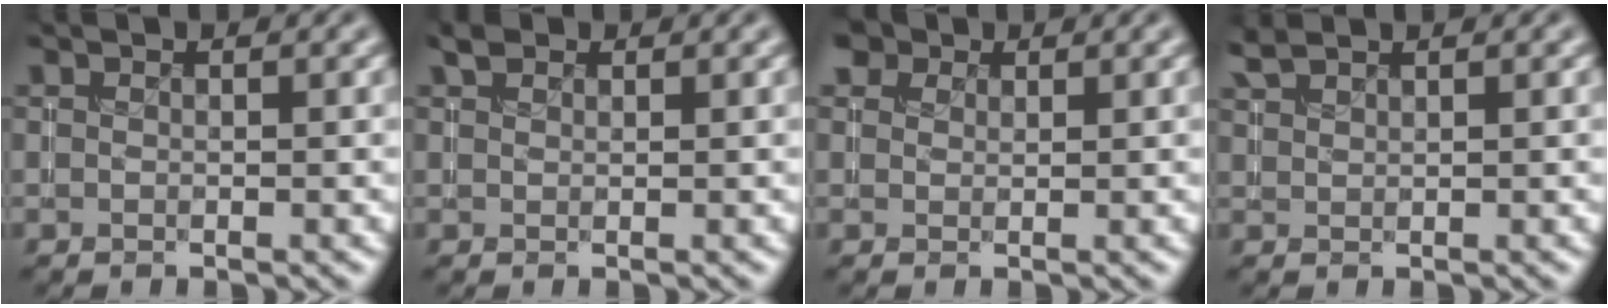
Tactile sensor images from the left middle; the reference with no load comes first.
{"total": 1.2, "force": [0.9, 0.6, 0.5], "torque": [-0.009, 0.004, 0.017]}
{"total": 3.4, "force": [2.4, 2.0, 1.4], "torque": [-0.034, 0.006, 0.031]}
{"total": 1.6, "force": [1.5, 0.2, 0.5], "torque": [-0.014, 0.006, 0.034]}